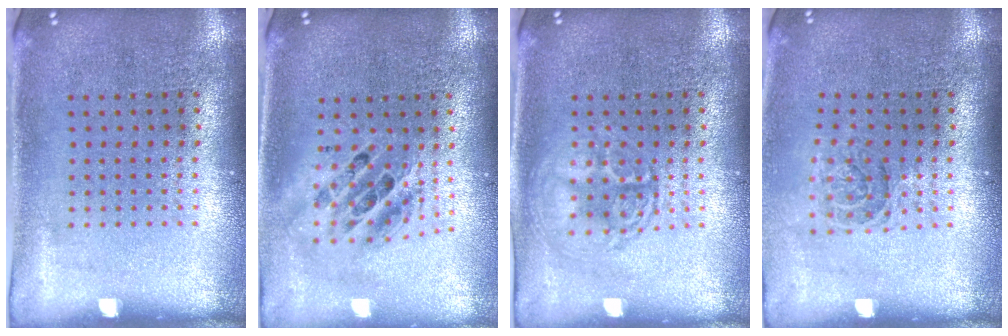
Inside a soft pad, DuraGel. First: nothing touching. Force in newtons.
{"total": 1.8, "press": 1.4, "slide": 1.1}
{"total": 2.6, "press": 2.6, "slide": 0.4}
{"total": 1.4, "press": 1.1, "slide": 0.8}